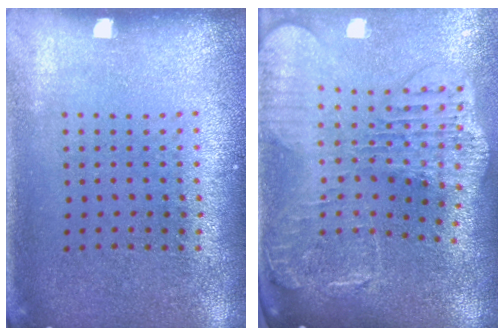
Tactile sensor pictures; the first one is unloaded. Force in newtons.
{"total": 2.8, "press": 2.4, "slide": 1.4}